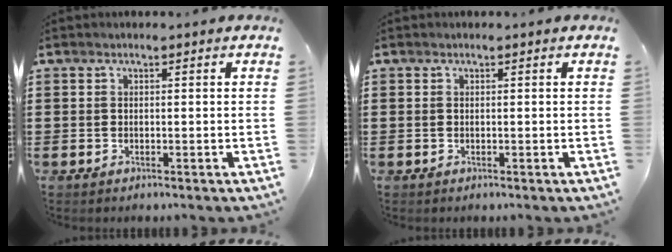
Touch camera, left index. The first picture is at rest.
{"total": 0.0}